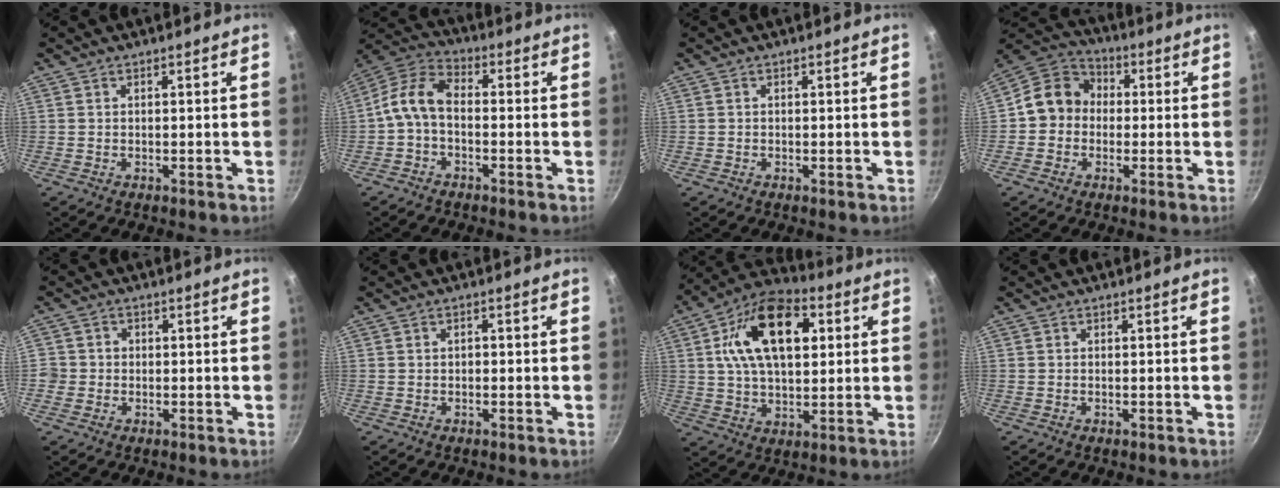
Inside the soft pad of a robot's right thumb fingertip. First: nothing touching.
{"total": 9.0, "force": [-1.1, 5.6, 7.0], "torque": [-0.134, 0.031, -0.037]}
{"total": 0.0}
{"total": 10.4, "force": [-0.4, 9.1, 5.0], "torque": [-0.069, 0.034, -0.023]}
{"total": 3.2, "force": [-0.4, 3.2, 0.4], "torque": [0.018, 0.011, -0.010]}
{"total": 0.8, "force": [-0.1, 0.6, 0.5], "torque": [-0.001, 0.006, -0.003]}
{"total": 18.9, "force": [5.1, 10.7, 14.7], "torque": [-0.228, 0.009, 0.081]}
{"total": 0.0}